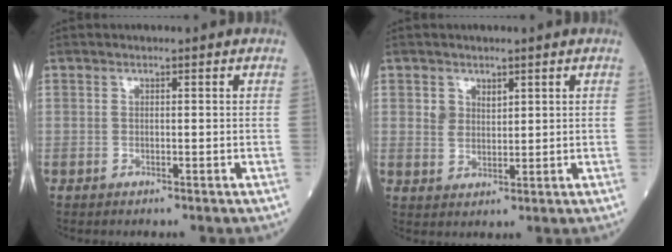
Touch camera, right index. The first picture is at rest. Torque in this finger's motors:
{"motor_torque": [-0.03, 0.01, 0.01, 0.03]}